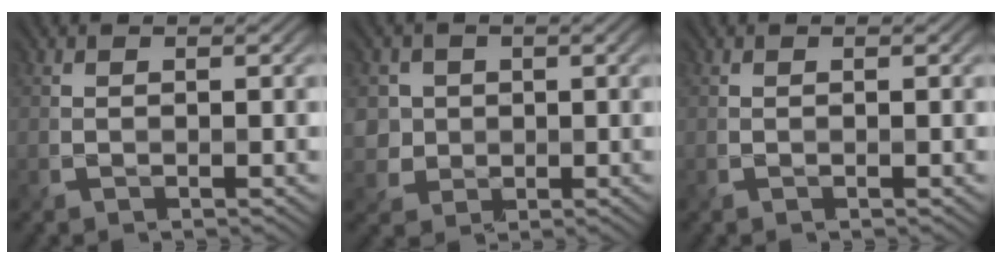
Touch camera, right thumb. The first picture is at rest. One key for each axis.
{"total": 3.9, "fx": 0.8, "fy": 3.7, "fz": 0.6, "tx": -0.042, "ty": -0.010, "tz": 0.021}
{"total": 0.0}